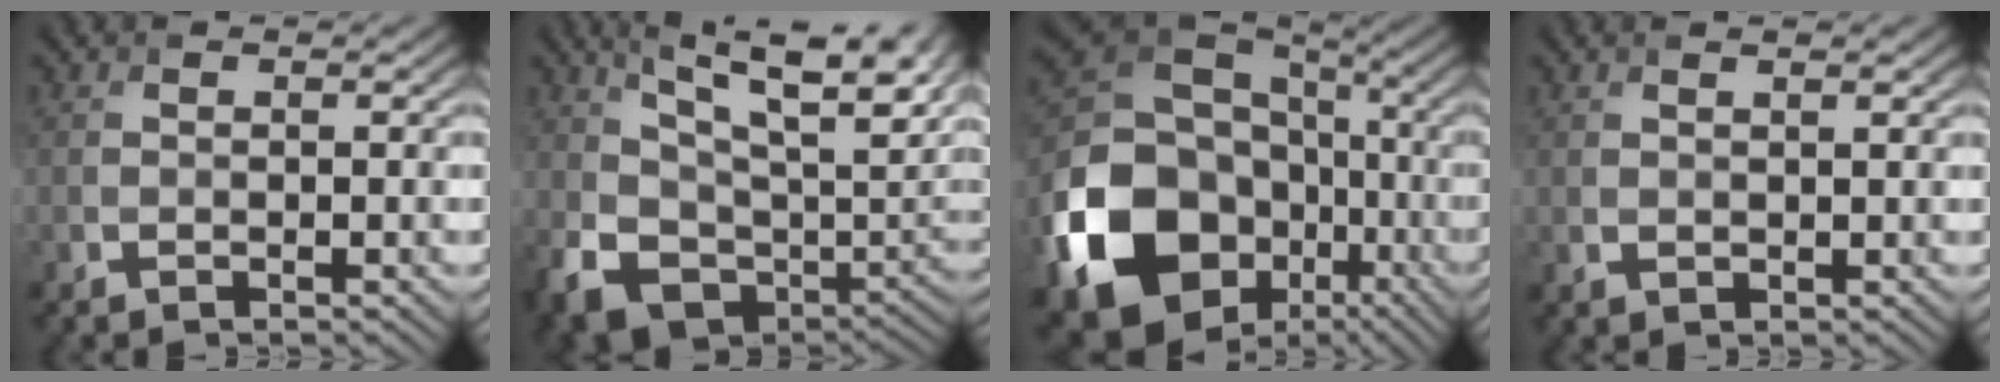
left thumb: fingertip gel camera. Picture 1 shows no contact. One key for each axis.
{"total": 15.4, "fx": 6.5, "fy": 7.7, "fz": 11.7, "tx": -0.246, "ty": -0.003, "tz": 0.132}
{"total": 20.3, "fx": -7.2, "fy": 15.7, "fz": 10.6, "tx": -0.273, "ty": -0.043, "tz": -0.132}
{"total": 1.2, "fx": 0.9, "fy": 0.2, "fz": 0.7, "tx": -0.019, "ty": -0.001, "tz": 0.018}